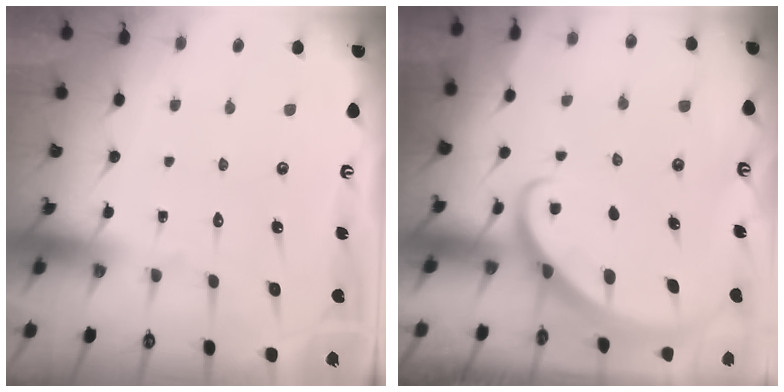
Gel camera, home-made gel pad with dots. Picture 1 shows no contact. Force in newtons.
{"total": 2.6, "press": 2.6, "slide": 0.2}